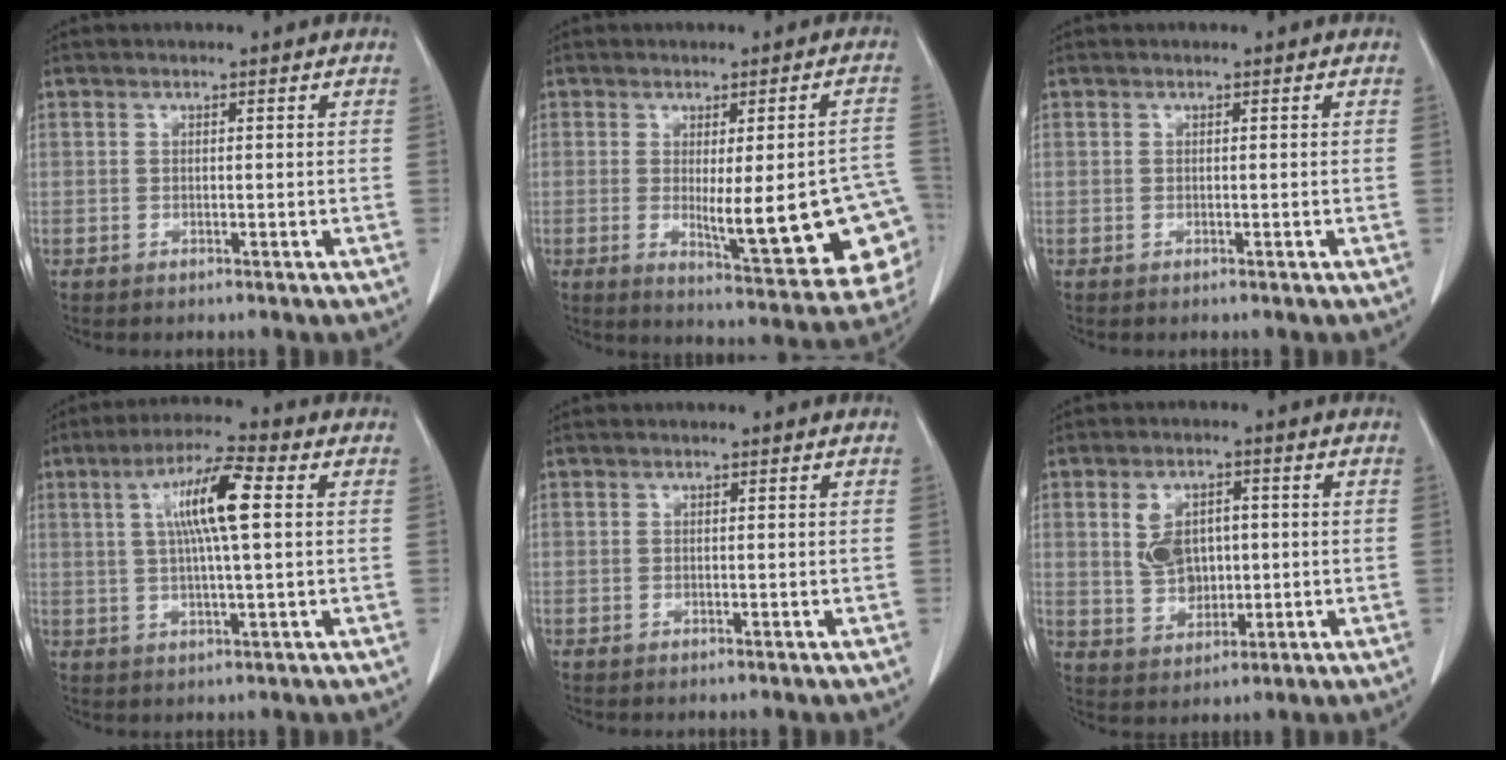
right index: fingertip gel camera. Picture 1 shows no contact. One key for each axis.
{"total": 17.8, "fx": -3.5, "fy": 3.9, "fz": 17.0, "tx": -0.128, "ty": 0.004, "tz": -0.025}
{"total": 0.0}
{"total": 9.4, "fx": 2.0, "fy": 0.7, "fz": 9.2, "tx": -0.171, "ty": 0.011, "tz": 0.033}
{"total": 0.0}
{"total": 6.7, "fx": 0.8, "fy": 4.6, "fz": 4.9, "tx": -0.096, "ty": 0.014, "tz": 0.029}